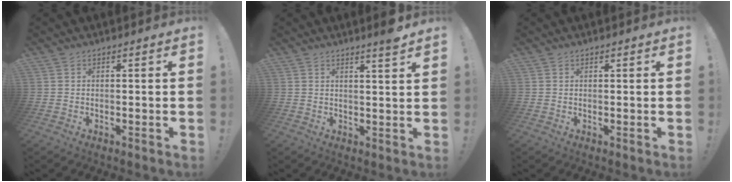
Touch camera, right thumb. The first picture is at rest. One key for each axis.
{"total": 3.8, "fx": 2.9, "fy": -0.4, "fz": 2.4, "tx": -0.025, "ty": -0.028, "tz": 0.044}
{"total": 0.6, "fx": 0.4, "fy": 0.4, "fz": 0.1, "tx": 0.003, "ty": -0.001, "tz": 0.008}